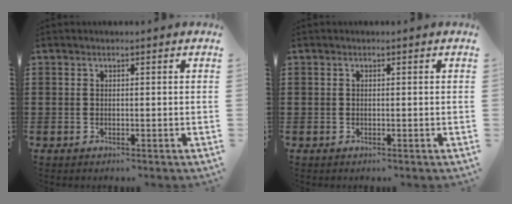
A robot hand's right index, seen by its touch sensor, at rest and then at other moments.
{"total": 0.0}